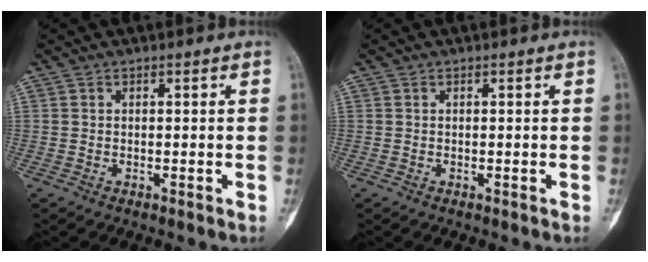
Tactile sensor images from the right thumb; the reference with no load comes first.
{"total": 0.0}